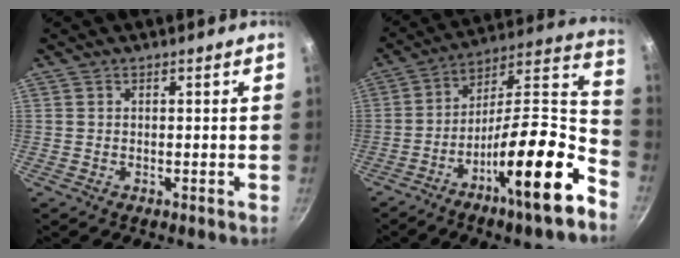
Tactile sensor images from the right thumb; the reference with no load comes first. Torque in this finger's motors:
{"motor_torque": [0.51, 0.30, 1.61, -1.16, 0.21]}